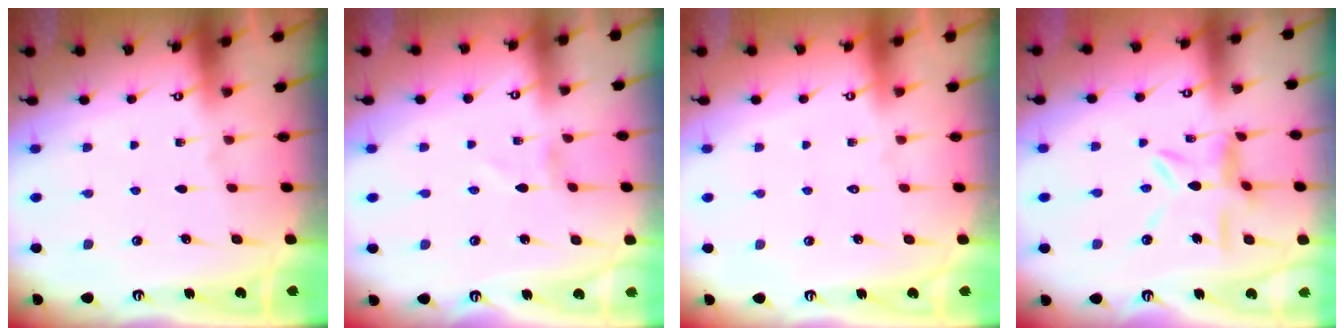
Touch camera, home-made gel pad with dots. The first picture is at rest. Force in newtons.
{"total": 1.3, "press": 1.2, "slide": 0.1}
{"total": 1.5, "press": 1.5, "slide": 0.1}
{"total": 10.1, "press": 10.0, "slide": 1.0}